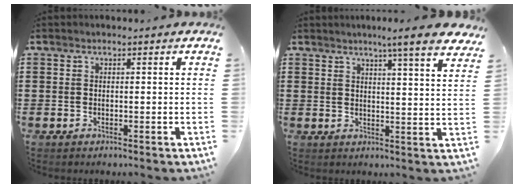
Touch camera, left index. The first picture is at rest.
{"total": 5.7, "force": [4.6, -0.7, 3.2], "torque": [-0.054, -0.028, 0.072]}